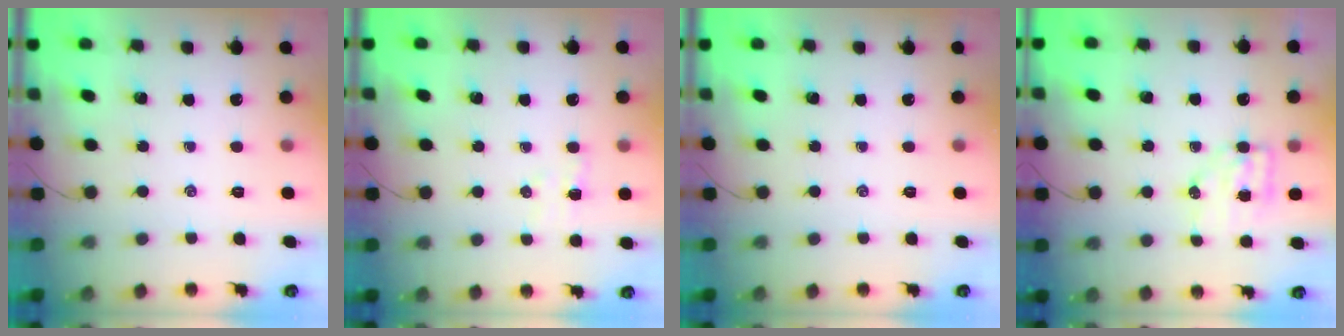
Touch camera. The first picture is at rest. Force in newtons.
{"total": 3.0, "press": 2.9, "slide": 0.7}
{"total": 0.0}
{"total": 6.0, "press": 6.0, "slide": 0.7}